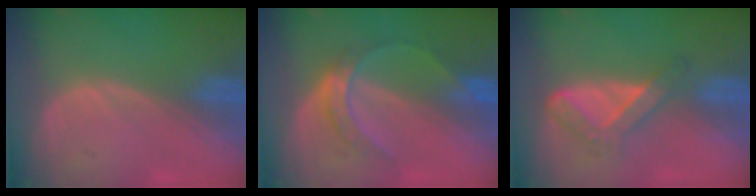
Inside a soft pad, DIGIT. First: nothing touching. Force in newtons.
{"total": 5.0, "press": 5.0, "slide": 0.8}
{"total": 5.4, "press": 4.7, "slide": 2.7}